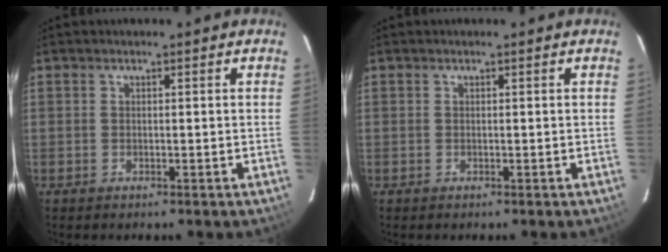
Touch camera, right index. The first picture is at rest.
{"total": 0.0}